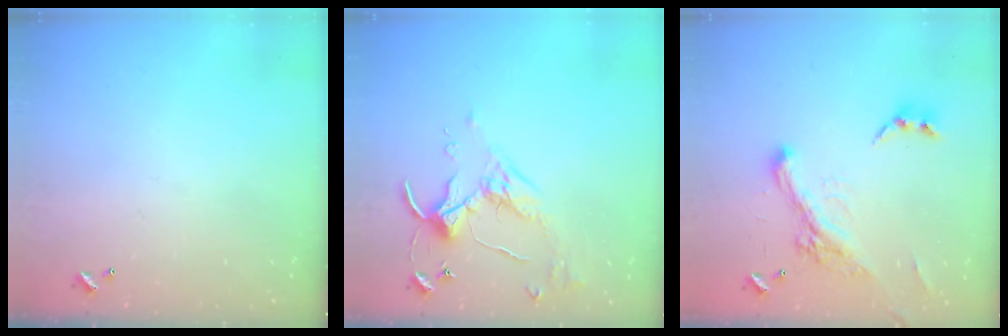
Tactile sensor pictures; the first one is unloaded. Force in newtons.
{"total": 4.0, "press": 3.9, "slide": 0.5}
{"total": 4.6, "press": 4.4, "slide": 1.4}